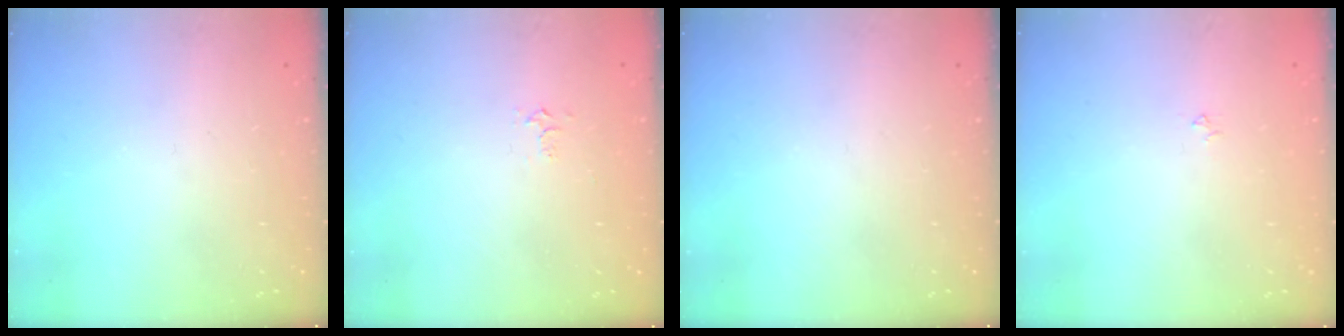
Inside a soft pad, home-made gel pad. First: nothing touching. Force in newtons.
{"total": 5.2, "press": 5.2, "slide": 0.6}
{"total": 0.0}
{"total": 2.4, "press": 2.3, "slide": 0.5}